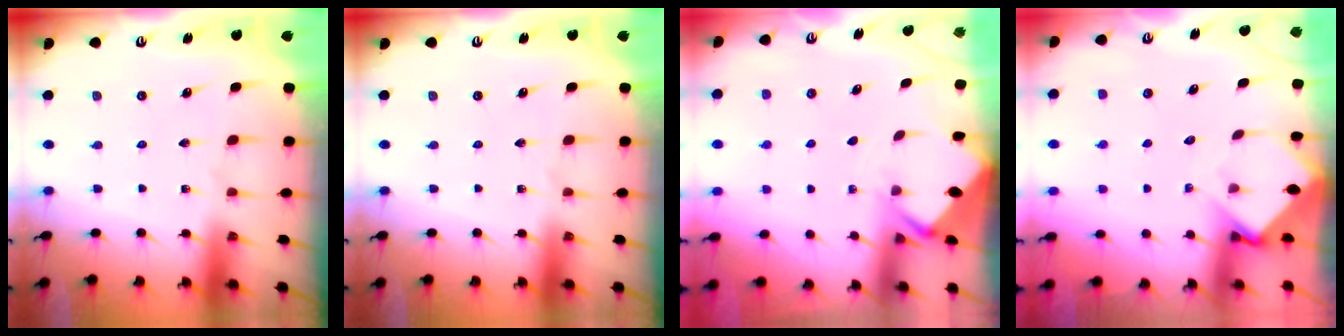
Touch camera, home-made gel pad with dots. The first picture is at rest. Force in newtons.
{"total": 0.0}
{"total": 2.4, "press": 2.4, "slide": 0.1}
{"total": 3.3, "press": 3.3, "slide": 0.3}